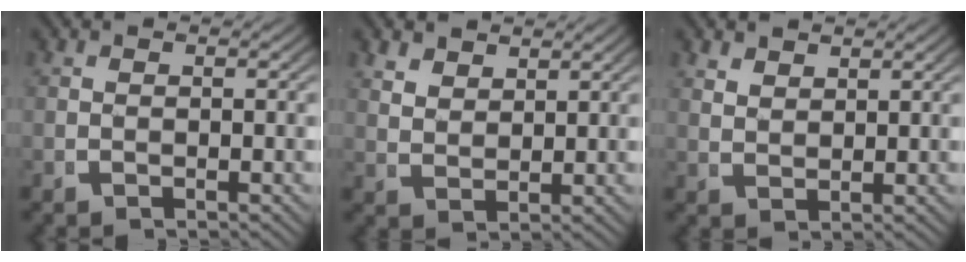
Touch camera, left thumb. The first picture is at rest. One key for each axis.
{"total": 2.9, "fx": 2.6, "fy": 1.0, "fz": 0.9, "tx": -0.009, "ty": -0.004, "tz": 0.056}
{"total": 2.2, "fx": 2.1, "fy": 0.4, "fz": 0.4, "tx": -0.001, "ty": -0.001, "tz": 0.048}